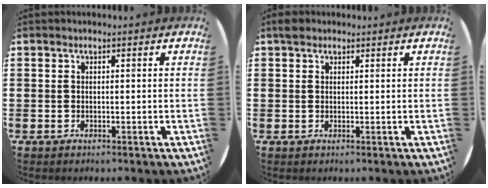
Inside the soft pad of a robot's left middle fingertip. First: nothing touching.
{"total": 1.2, "force": [0.9, 0.6, 0.3], "torque": [0.000, 0.002, 0.016]}